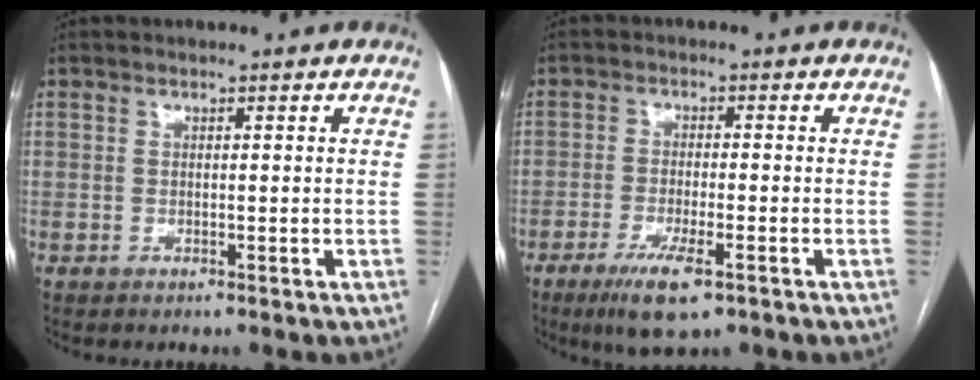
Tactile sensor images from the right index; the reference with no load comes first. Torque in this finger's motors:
{"motor_torque": [1.02, -0.17, 0.38, 0.09]}